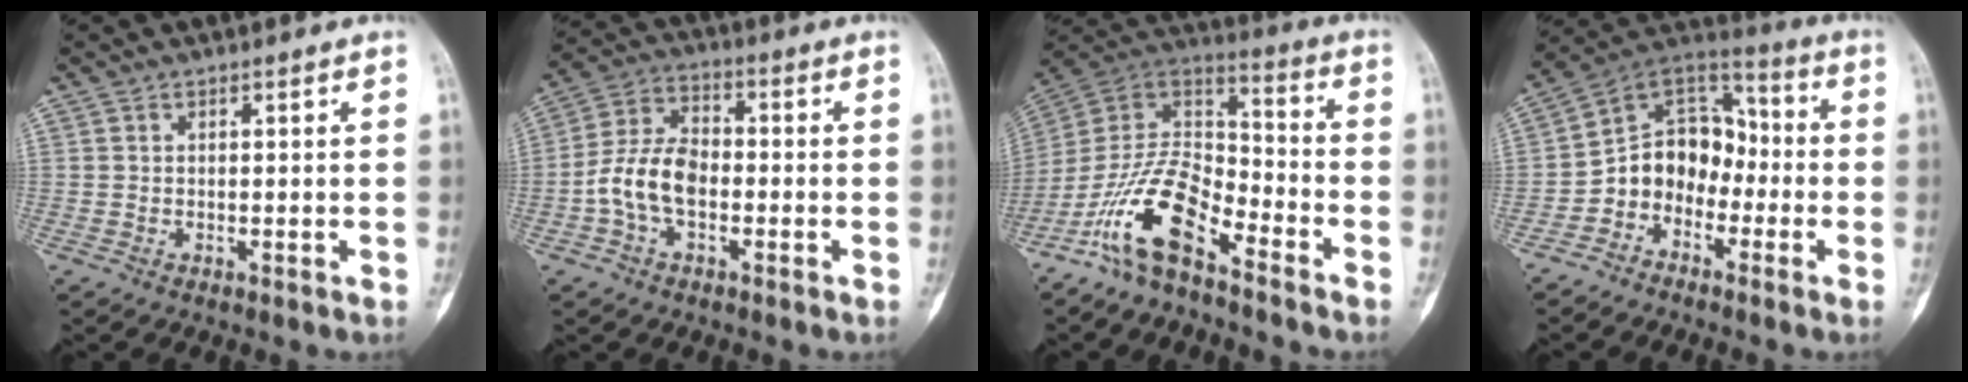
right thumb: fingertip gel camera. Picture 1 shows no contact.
{"total": 9.8, "force": [-2.3, 6.0, 7.3], "torque": [-0.141, 0.033, -0.052]}
{"total": 15.2, "force": [-9.7, 6.1, 10.0], "torque": [-0.178, 0.086, -0.191]}
{"total": 11.6, "force": [-3.7, 9.2, 6.0], "torque": [-0.067, 0.078, -0.083]}